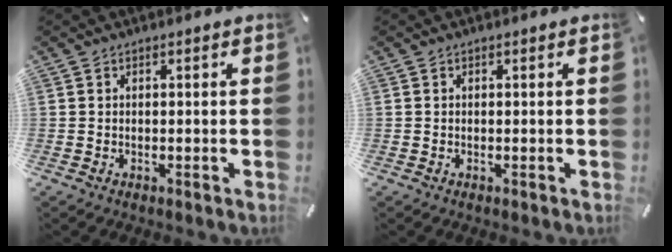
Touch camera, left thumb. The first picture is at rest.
{"total": 0.0}